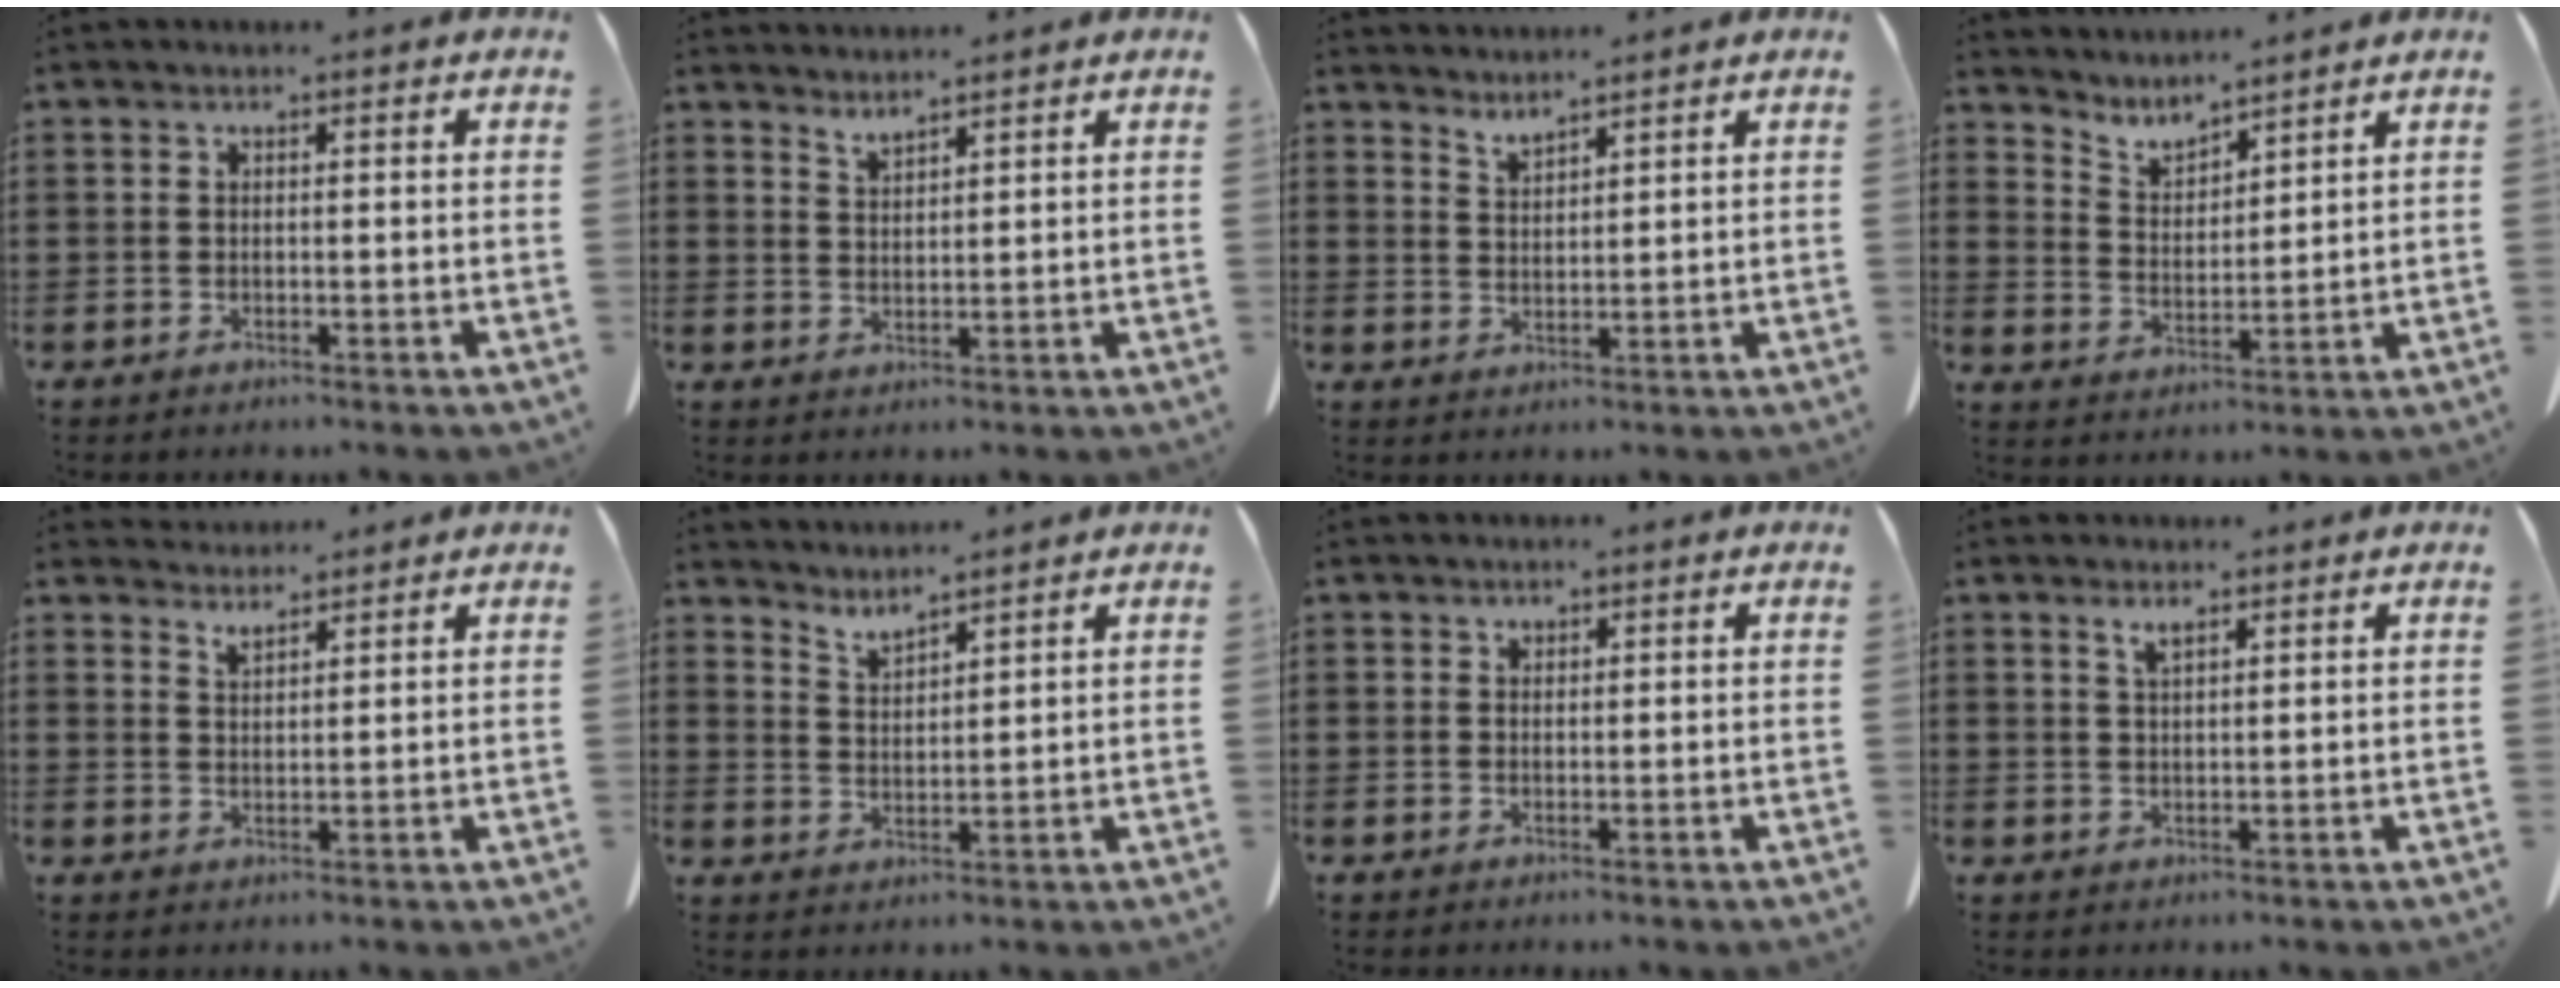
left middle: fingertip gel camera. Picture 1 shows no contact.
{"total": 2.3, "force": [2.3, -0.1, 0.1], "torque": [-0.008, -0.007, 0.044]}
{"total": 2.7, "force": [2.7, -0.2, -0.1], "torque": [-0.005, -0.010, 0.051]}
{"total": 4.0, "force": [4.0, 0.6, 0.1], "torque": [-0.018, -0.022, 0.070]}
{"total": 2.8, "force": [2.8, 0.4, 0.0], "torque": [-0.007, -0.008, 0.052]}
{"total": 3.0, "force": [2.9, -0.2, -0.1], "torque": [-0.007, -0.015, 0.054]}
{"total": 0.8, "force": [0.7, 0.4, 0.0], "torque": [-0.003, 0.000, 0.014]}
{"total": 1.9, "force": [1.4, 0.6, 1.0], "torque": [-0.017, -0.002, 0.025]}